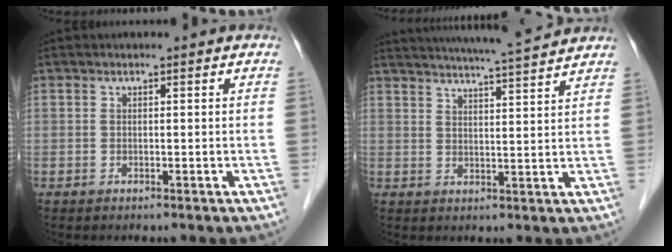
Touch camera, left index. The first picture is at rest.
{"total": 12.5, "force": [11.5, -0.4, 4.8], "torque": [-0.084, 0.013, 0.153]}